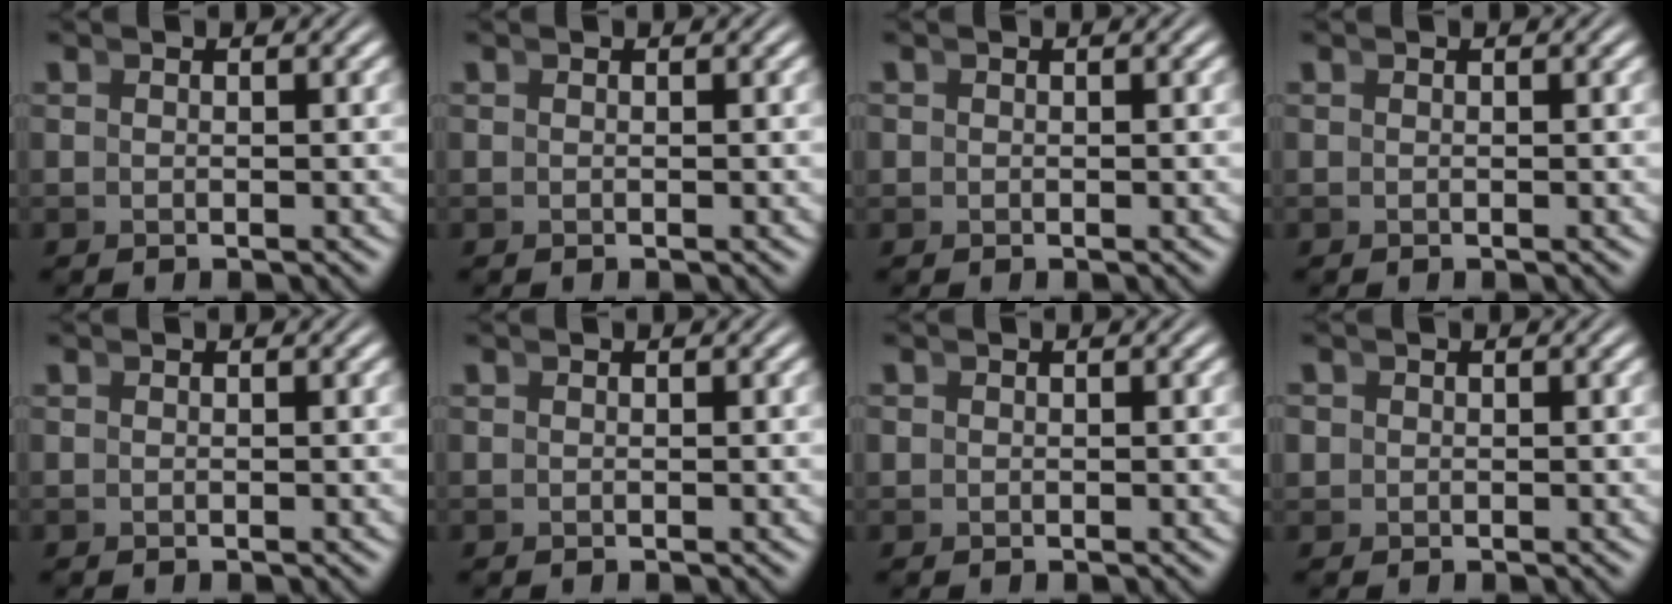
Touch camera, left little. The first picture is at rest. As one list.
[{"total": 0.0}, {"total": 0.7, "force": [-0.1, 0.7, 0.0], "torque": [0.001, -0.003, 0.000]}, {"total": 0.0}, {"total": 0.0}, {"total": 0.0}, {"total": 0.8, "force": [-0.1, 0.8, 0.2], "torque": [-0.008, -0.005, 0.000]}, {"total": 1.6, "force": [-0.2, 1.6, 0.4], "torque": [-0.013, -0.005, -0.001]}]